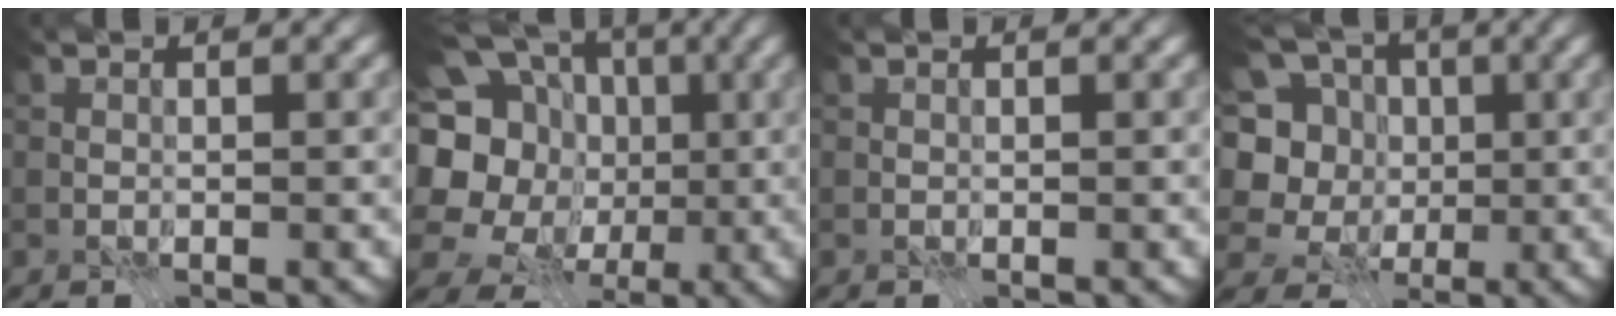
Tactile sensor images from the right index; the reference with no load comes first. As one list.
[{"total": 18.4, "force": [-0.3, 16.2, 8.8], "torque": [-0.208, 0.023, -0.029]}, {"total": 0.0}, {"total": 9.4, "force": [0.8, 8.2, 4.4], "torque": [-0.116, 0.033, -0.013]}]